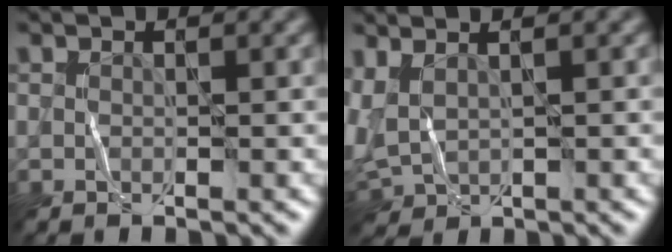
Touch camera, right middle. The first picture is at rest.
{"total": 3.4, "force": [0.5, 1.9, 2.7], "torque": [-0.081, 0.006, 0.011]}